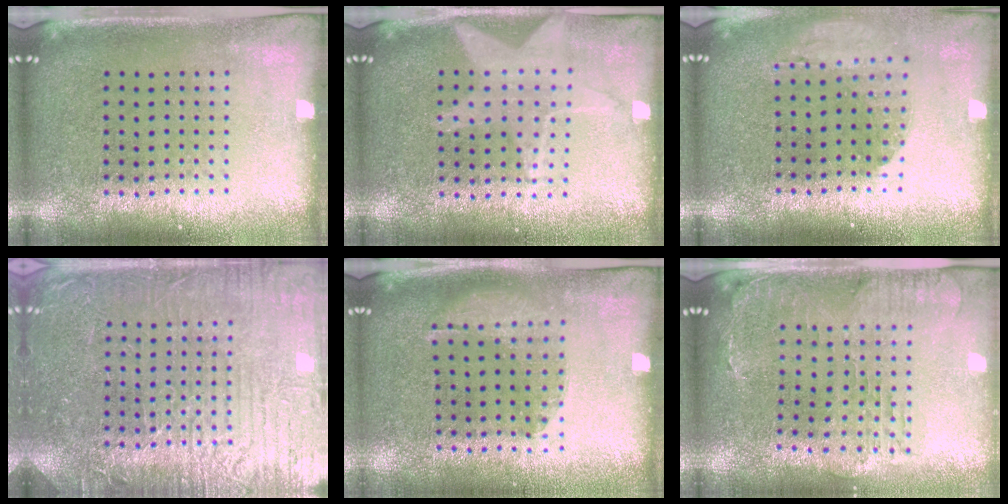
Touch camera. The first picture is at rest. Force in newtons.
{"total": 0.9, "press": 0.9, "slide": 0.0}
{"total": 1.2, "press": 1.2, "slide": 0.2}
{"total": 6.8, "press": 6.8, "slide": 0.9}
{"total": 1.2, "press": 0.8, "slide": 0.9}
{"total": 0.6, "press": 0.5, "slide": 0.3}